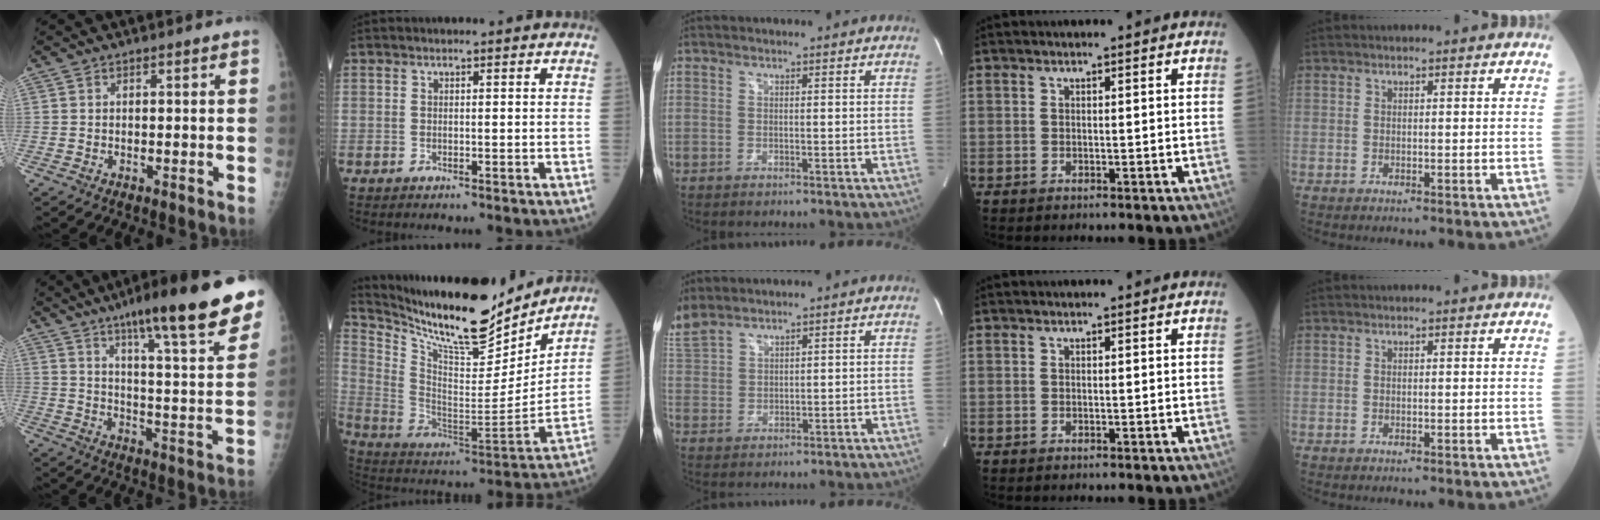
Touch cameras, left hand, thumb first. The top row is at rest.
{"thumb": {"total": 23.1, "force": [15.5, 3.3, 16.8], "torque": [-0.223, -0.060, 0.224]}, "index": {"total": 21.5, "force": [18.8, 3.7, 9.7], "torque": [-0.181, -0.029, 0.308]}, "middle": {"total": 6.7, "force": [6.1, 1.9, 2.3], "torque": [-0.076, 0.013, 0.139]}}